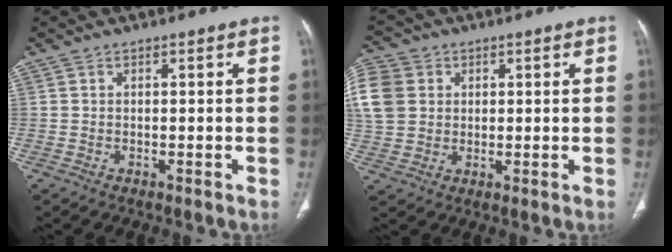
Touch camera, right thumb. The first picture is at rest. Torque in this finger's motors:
{"motor_torque": [0.40, 0.43, 0.56, -0.04, 0.10]}